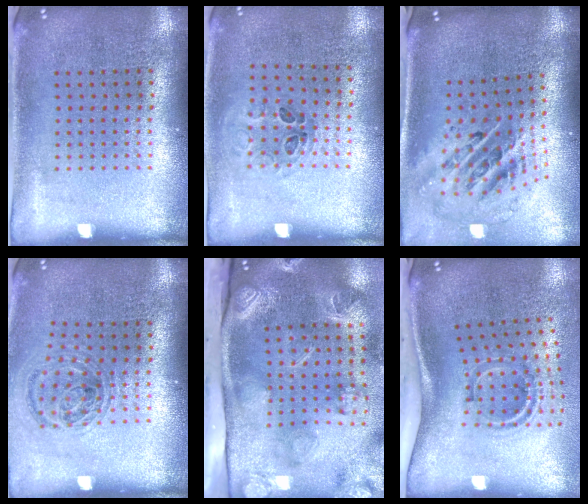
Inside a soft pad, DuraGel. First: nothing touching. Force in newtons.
{"total": 0.9, "press": 0.6, "slide": 0.7}
{"total": 2.5, "press": 1.7, "slide": 1.8}
{"total": 0.9, "press": 0.9, "slide": 0.2}
{"total": 4.6, "press": 3.2, "slide": 3.3}
{"total": 1.9, "press": 1.2, "slide": 1.5}